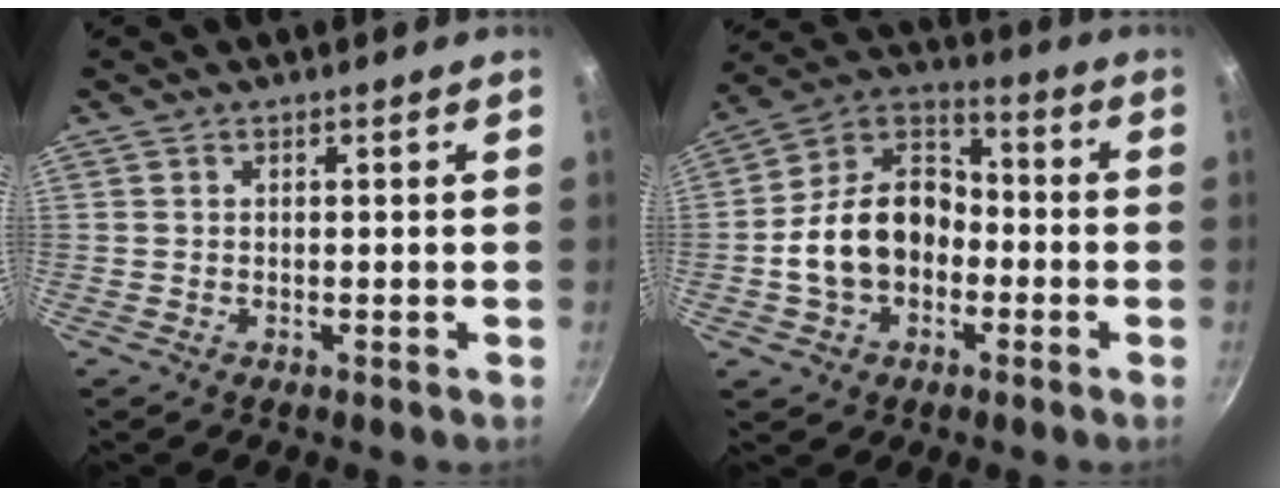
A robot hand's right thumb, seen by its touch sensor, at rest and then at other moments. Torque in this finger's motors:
{"motor_torque": [0.72, 2.58, 1.53, -0.64, 0.22]}